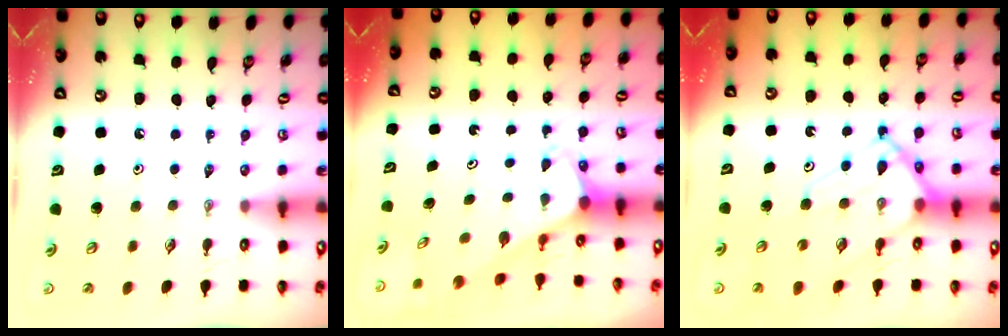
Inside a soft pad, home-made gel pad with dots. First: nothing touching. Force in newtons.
{"total": 2.0, "press": 2.0, "slide": 0.1}
{"total": 14.4, "press": 14.3, "slide": 1.1}